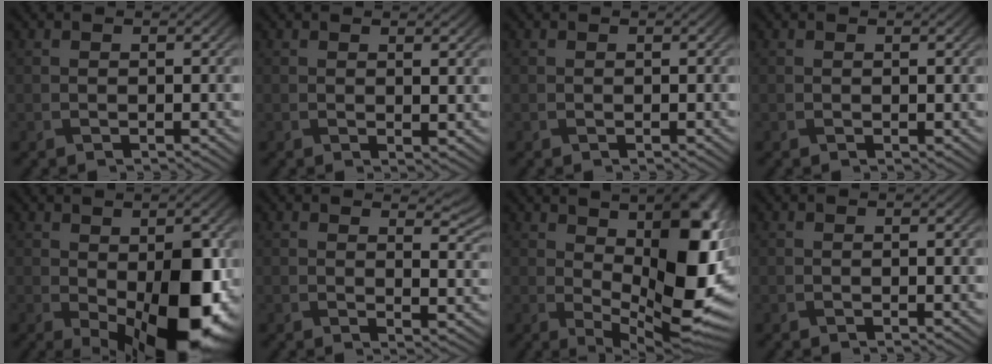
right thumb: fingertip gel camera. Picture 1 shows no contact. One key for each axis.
{"total": 1.6, "fx": 0.9, "fy": 0.3, "fz": 1.3, "tx": -0.020, "ty": -0.005, "tz": 0.017}
{"total": 0.0}
{"total": 0.0}
{"total": 14.9, "fx": -3.1, "fy": 7.4, "fz": 12.6, "tx": -0.168, "ty": -0.031, "tz": -0.025}
{"total": 5.2, "fx": 3.6, "fy": 1.7, "fz": 3.3, "tx": -0.046, "ty": -0.005, "tz": 0.057}
{"total": 16.5, "fx": 2.4, "fy": 7.4, "fz": 14.5, "tx": -0.190, "ty": -0.002, "tz": 0.043}
{"total": 0.7, "fx": 0.0, "fy": 0.1, "fz": 0.7, "tx": -0.010, "ty": -0.001, "tz": 0.000}